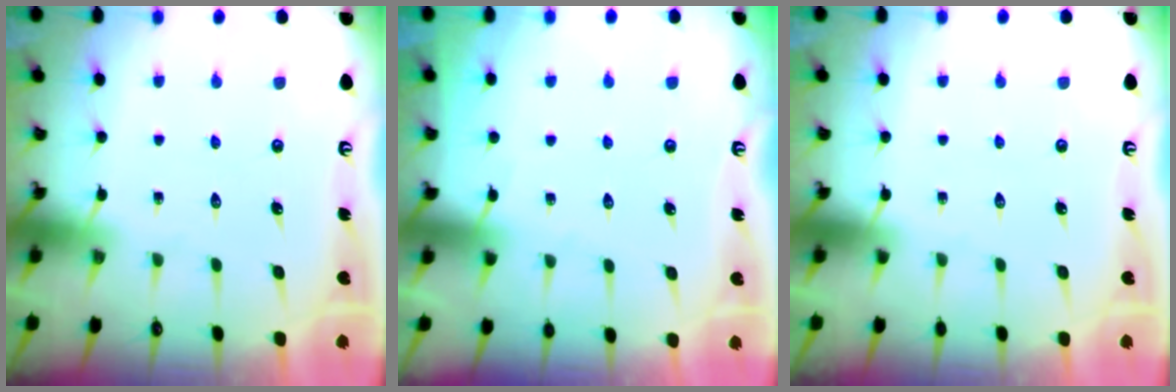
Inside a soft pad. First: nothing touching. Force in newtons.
{"total": 2.6, "press": 2.6, "slide": 0.4}
{"total": 0.0}